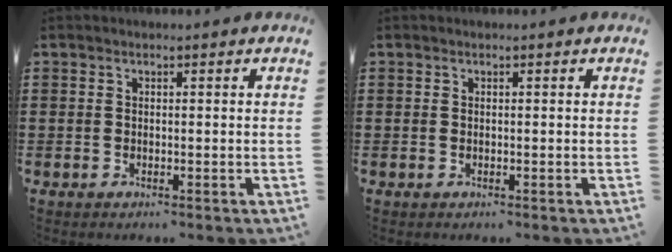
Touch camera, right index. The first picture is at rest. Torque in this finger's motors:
{"motor_torque": [0.00, 0.00, 0.00, 0.00]}